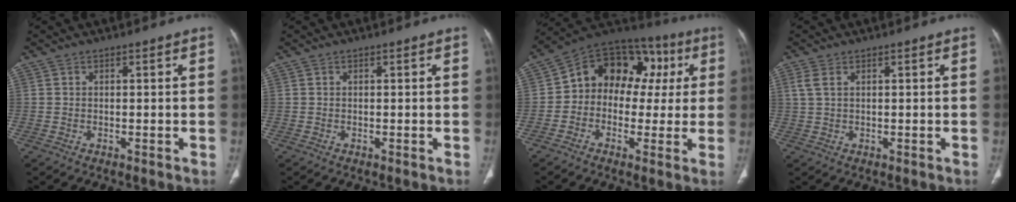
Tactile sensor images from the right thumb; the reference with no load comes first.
{"total": 0.0}
{"total": 16.1, "force": [2.0, 12.4, 10.0], "torque": [-0.090, 0.053, 0.020]}
{"total": 2.5, "force": [1.0, 1.4, 1.8], "torque": [-0.053, 0.009, 0.026]}